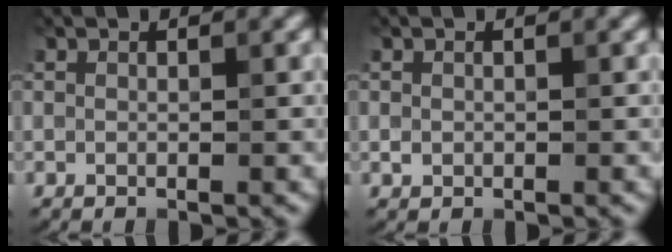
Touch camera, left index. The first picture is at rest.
{"total": 0.6, "force": [-0.1, 0.6, 0.2], "torque": [0.000, -0.004, -0.002]}